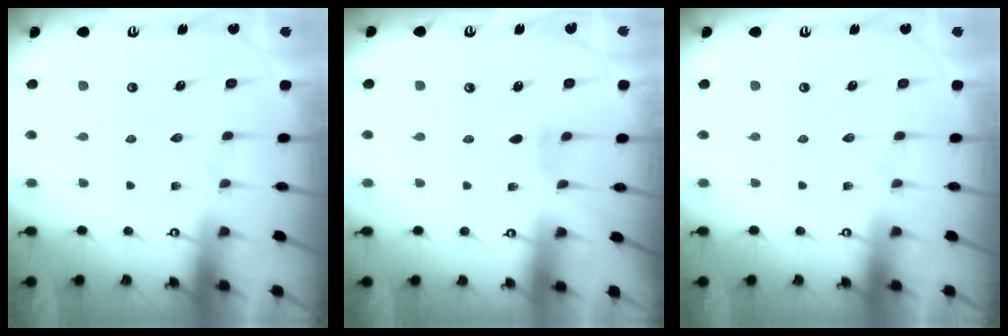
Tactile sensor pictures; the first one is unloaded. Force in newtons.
{"total": 1.4, "press": 1.4, "slide": 0.3}
{"total": 0.0}